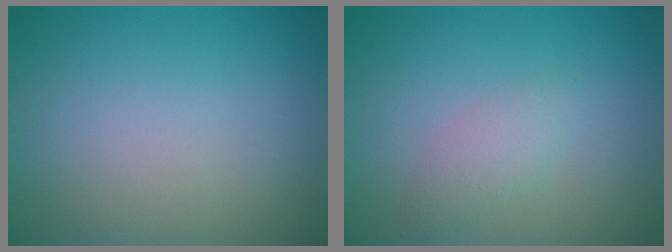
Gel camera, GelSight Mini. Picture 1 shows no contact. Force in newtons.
{"total": 1.7, "press": 1.7, "slide": 0.0}